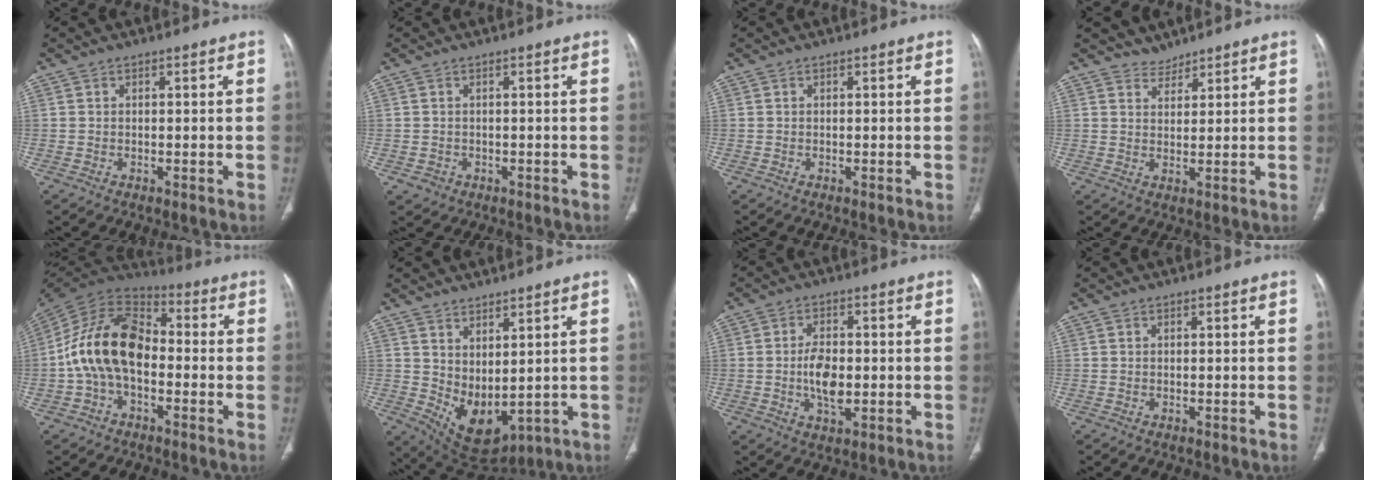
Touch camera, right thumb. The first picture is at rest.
{"total": 1.5, "force": [-0.5, 1.4, 0.4], "torque": [-0.005, 0.005, 0.002]}
{"total": 0.0}
{"total": 2.7, "force": [2.5, 1.0, -0.4], "torque": [0.021, -0.017, 0.041]}
{"total": 16.5, "force": [-2.1, 10.4, 12.6], "torque": [-0.227, 0.045, -0.047]}
{"total": 9.0, "force": [2.1, 4.9, 7.3], "torque": [-0.116, -0.025, 0.069]}
{"total": 6.9, "force": [-0.7, 3.7, 5.8], "torque": [-0.099, -0.001, -0.012]}
{"total": 0.0}